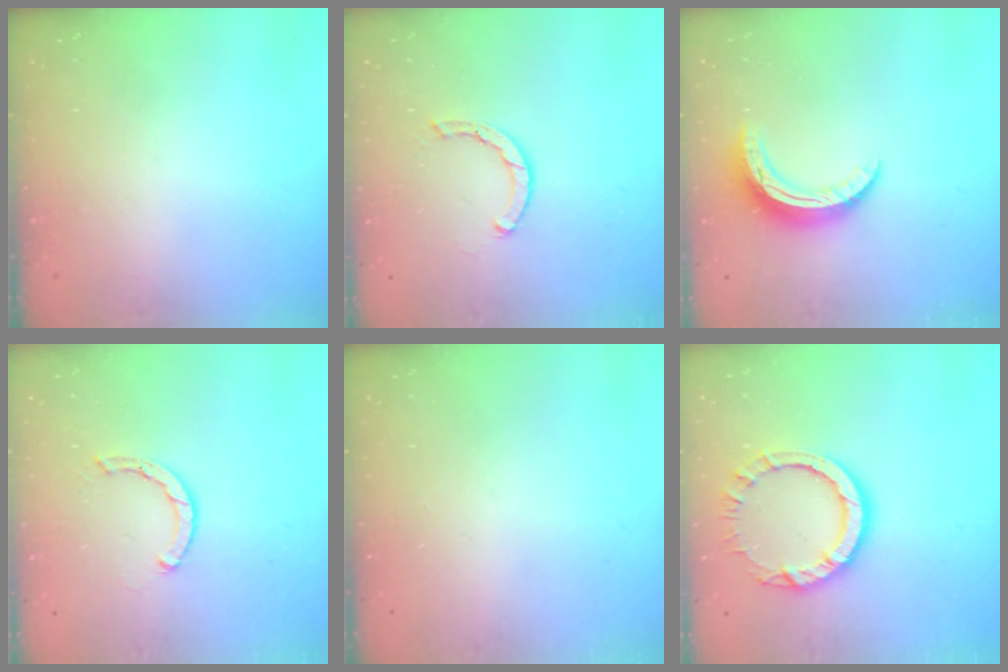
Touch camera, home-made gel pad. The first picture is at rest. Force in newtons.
{"total": 2.5, "press": 2.5, "slide": 0.1}
{"total": 9.9, "press": 9.9, "slide": 0.5}
{"total": 2.5, "press": 2.5, "slide": 0.1}
{"total": 0.0}
{"total": 8.7, "press": 8.6, "slide": 0.7}